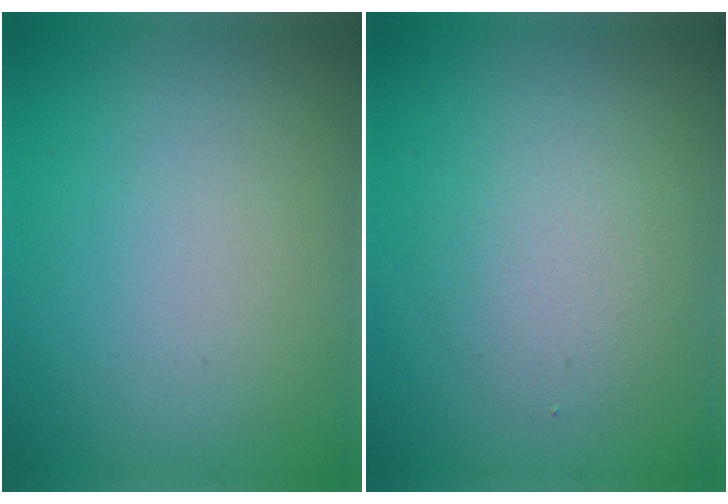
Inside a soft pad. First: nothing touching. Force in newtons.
{"total": 2.6, "press": 2.6, "slide": 0.2}